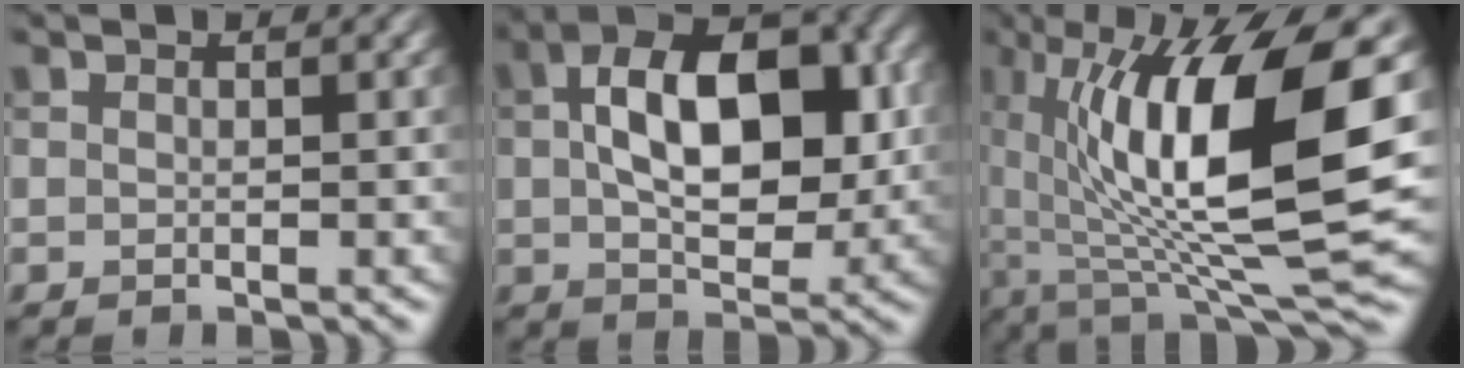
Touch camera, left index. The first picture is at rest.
{"total": 11.0, "force": [1.3, 6.0, 9.2], "torque": [-0.140, 0.012, 0.016]}
{"total": 15.0, "force": [1.6, 4.2, 14.3], "torque": [-0.227, -0.003, 0.027]}